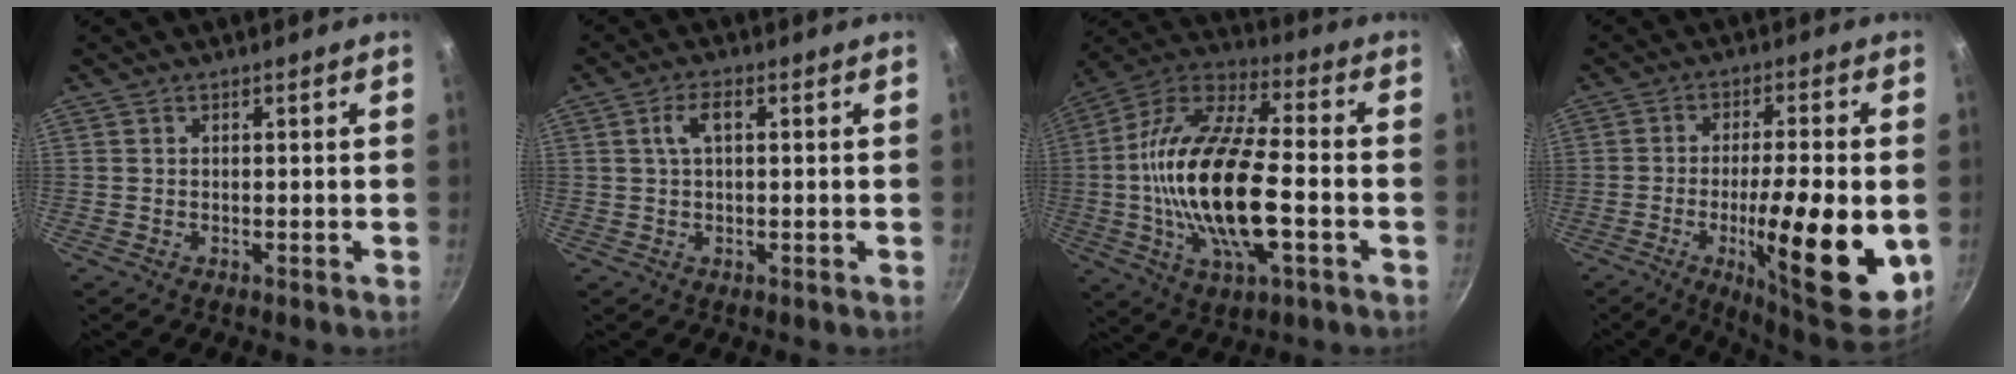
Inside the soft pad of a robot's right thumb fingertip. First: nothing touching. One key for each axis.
{"total": 3.8, "fx": 0.9, "fy": 1.7, "fz": 3.3, "tx": -0.067, "ty": 0.010, "tz": 0.017}
{"total": 23.8, "fx": -3.3, "fy": 9.7, "fz": 21.5, "tx": -0.417, "ty": 0.023, "tz": -0.075}
{"total": 20.5, "fx": -4.4, "fy": 5.4, "fz": 19.3, "tx": -0.269, "ty": 0.003, "tz": -0.062}